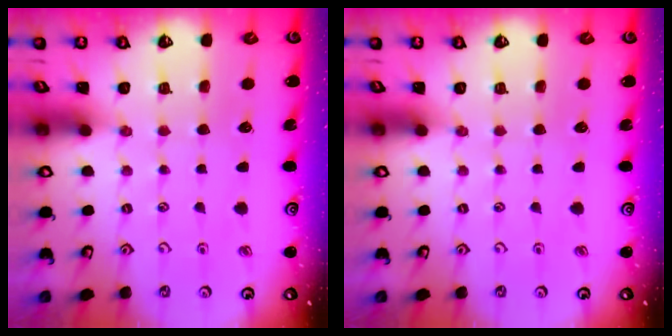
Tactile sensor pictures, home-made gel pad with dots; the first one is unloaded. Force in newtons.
{"total": 0.0}